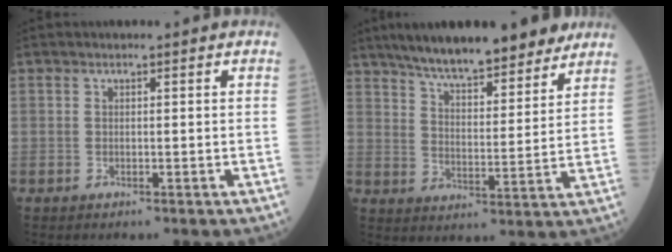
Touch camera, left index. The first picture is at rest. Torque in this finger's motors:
{"motor_torque": [0.42, -0.71, 0.52, 0.10]}